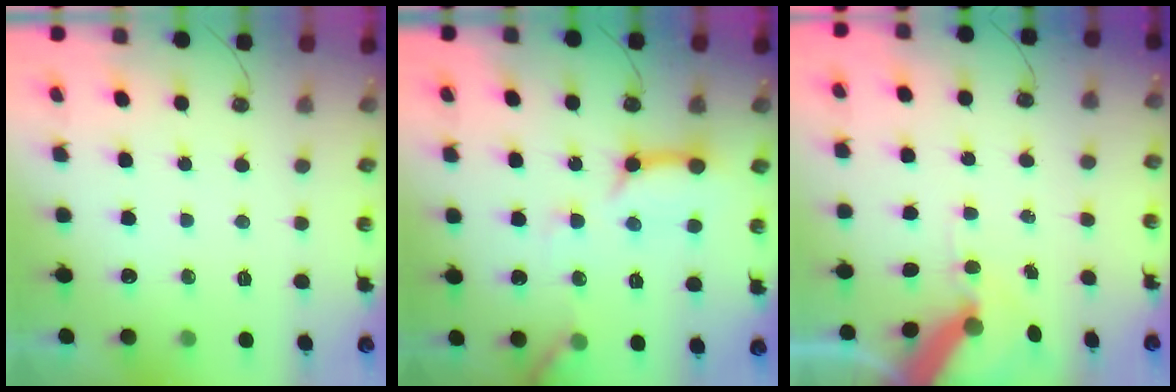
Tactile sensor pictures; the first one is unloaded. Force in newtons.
{"total": 13.4, "press": 13.4, "slide": 1.3}
{"total": 10.7, "press": 10.6, "slide": 1.4}